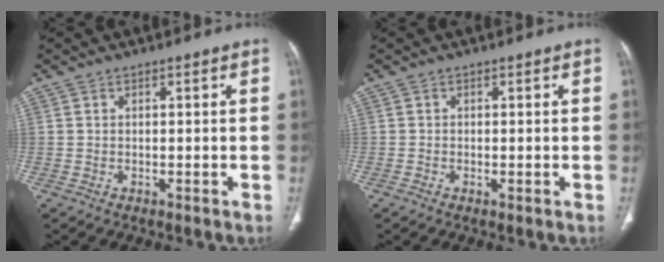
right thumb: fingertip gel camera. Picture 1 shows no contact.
{"total": 0.6, "force": [-0.3, 0.3, 0.4], "torque": [-0.008, -0.001, -0.006]}